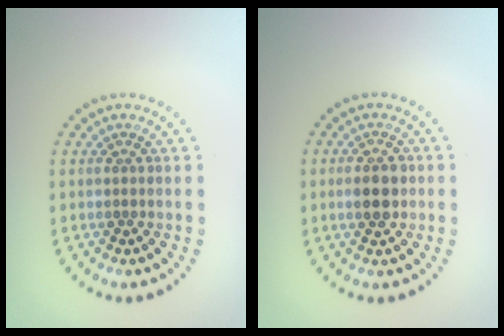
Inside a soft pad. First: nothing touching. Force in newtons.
{"total": 2.9, "press": 2.9, "slide": 0.2}